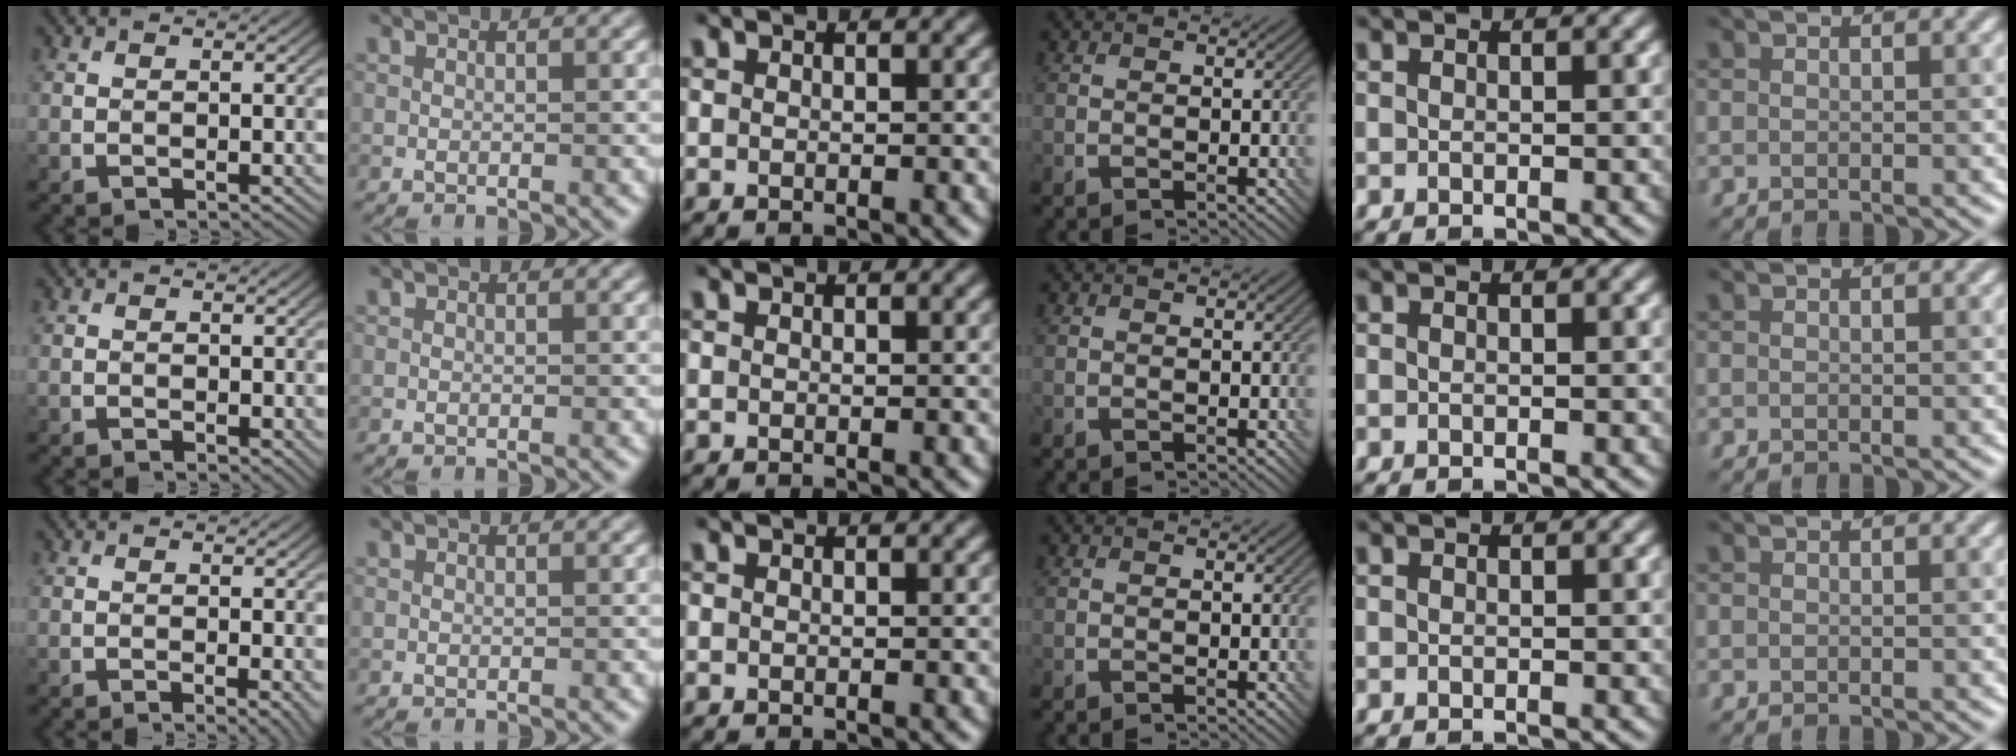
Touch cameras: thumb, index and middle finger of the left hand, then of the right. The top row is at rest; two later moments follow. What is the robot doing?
{"motion": "screw", "object": "bottle cap"}